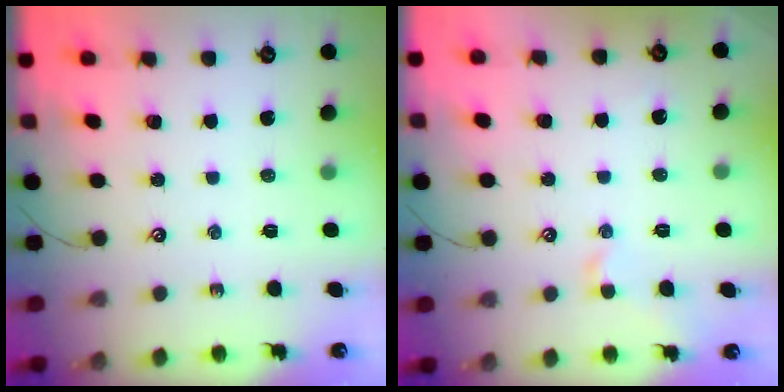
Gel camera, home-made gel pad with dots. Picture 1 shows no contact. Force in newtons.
{"total": 1.9, "press": 1.8, "slide": 0.5}